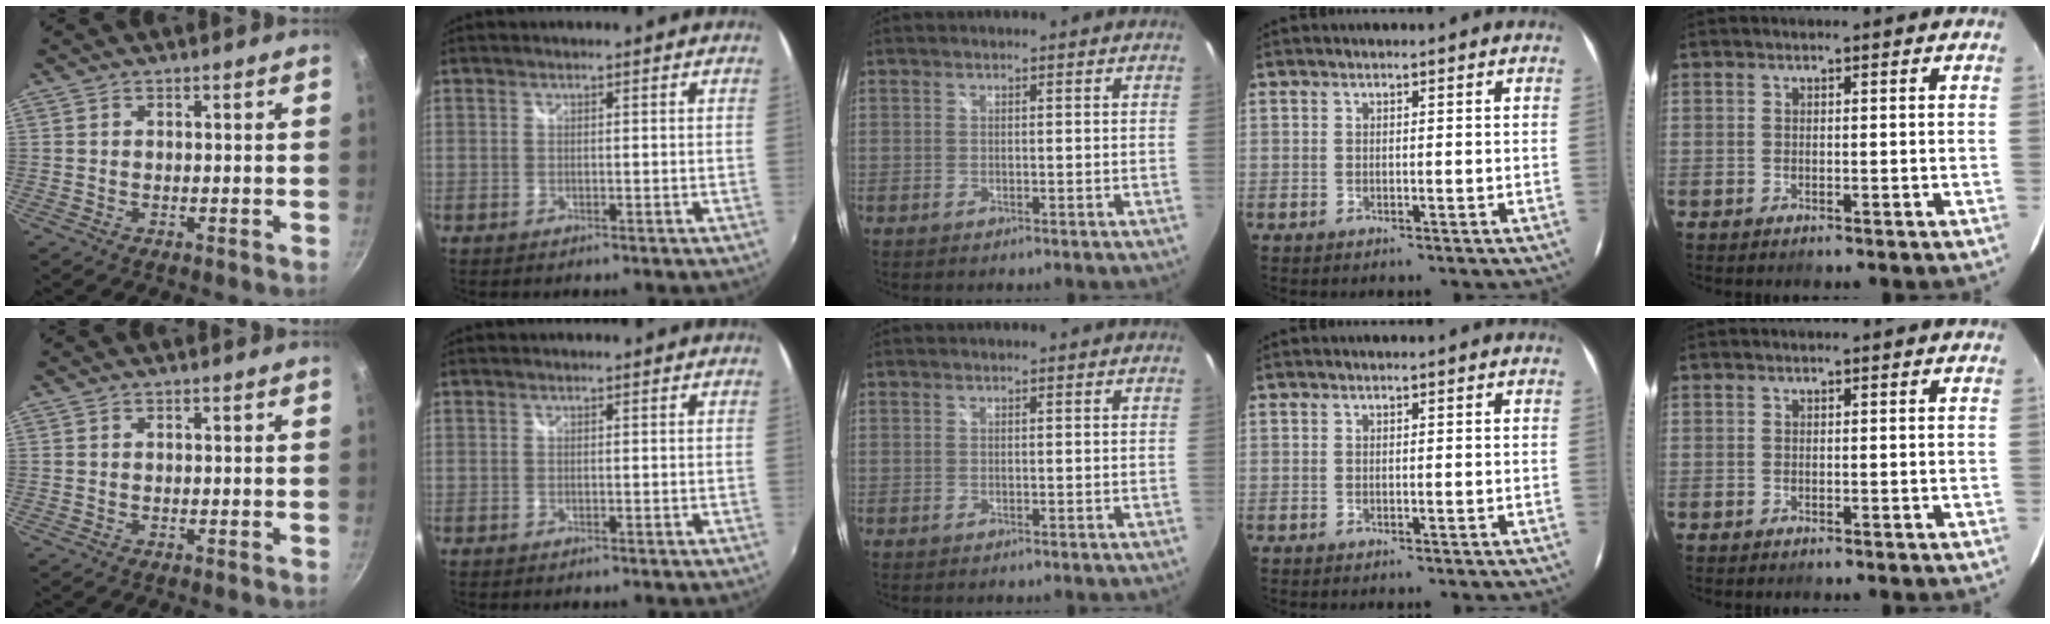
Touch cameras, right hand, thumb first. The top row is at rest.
{}